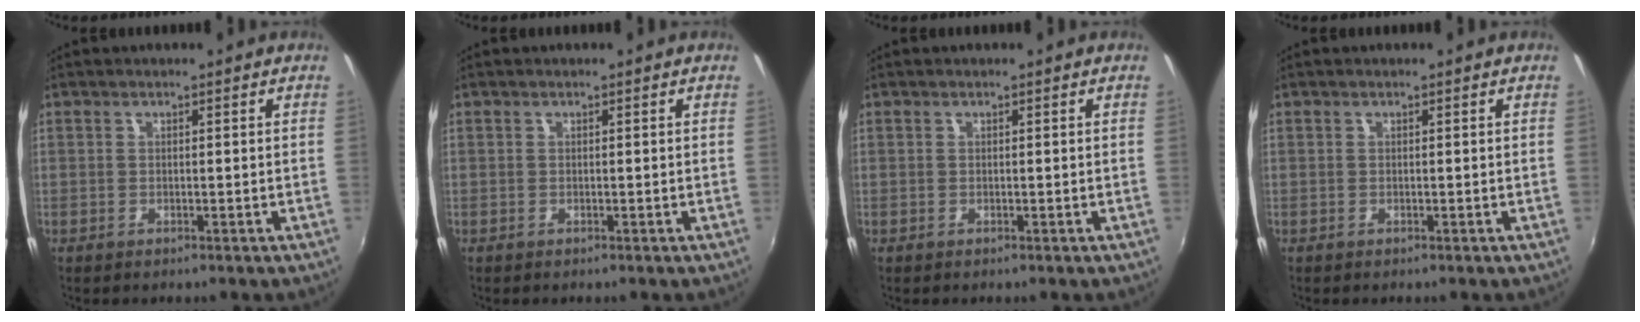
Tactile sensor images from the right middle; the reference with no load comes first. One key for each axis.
{"total": 0.0}
{"total": 0.0}
{"total": 0.0}